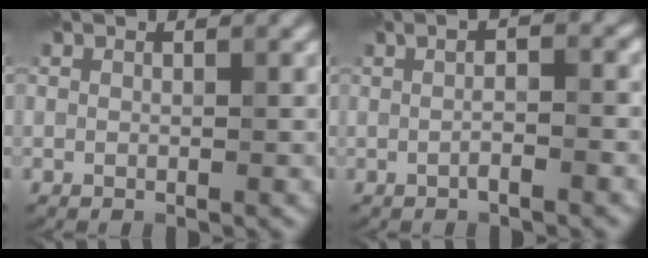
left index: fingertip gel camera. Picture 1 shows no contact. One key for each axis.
{"total": 2.1, "fx": -0.2, "fy": 0.3, "fz": 2.0, "tx": -0.034, "ty": 0.002, "tz": -0.008}